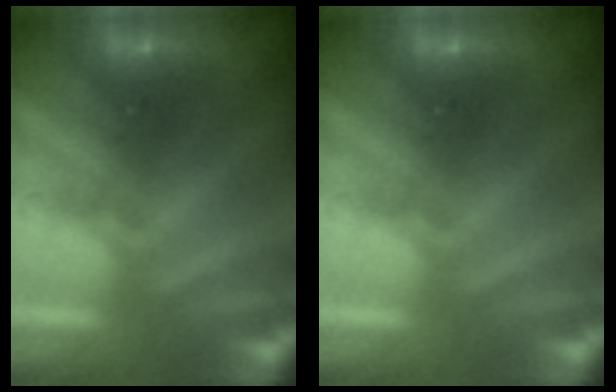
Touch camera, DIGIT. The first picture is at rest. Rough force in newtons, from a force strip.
{"total": 0.0}